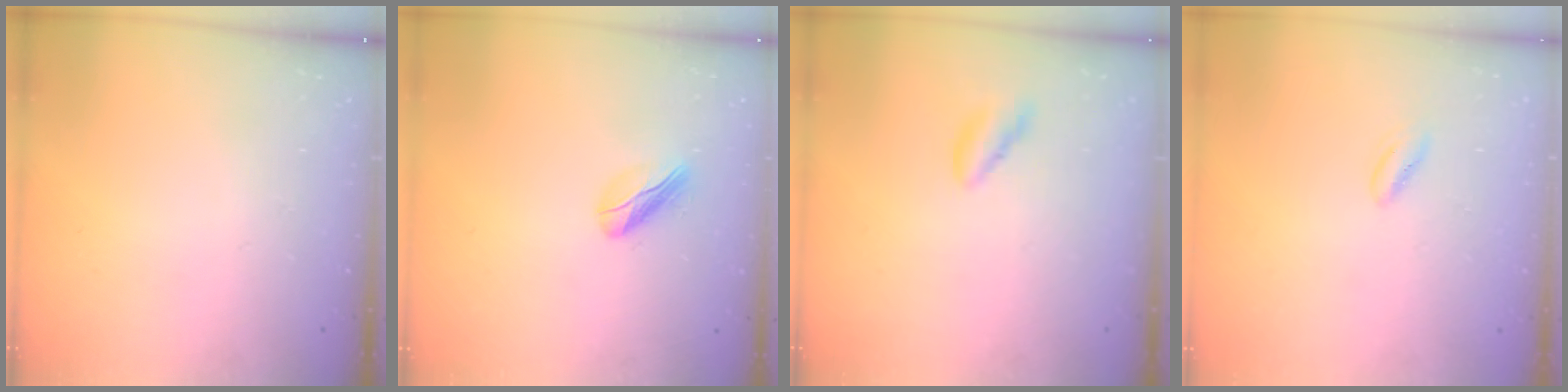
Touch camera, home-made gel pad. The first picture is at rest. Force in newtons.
{"total": 5.2, "press": 5.1, "slide": 0.9}
{"total": 0.0}
{"total": 2.6, "press": 2.5, "slide": 0.6}